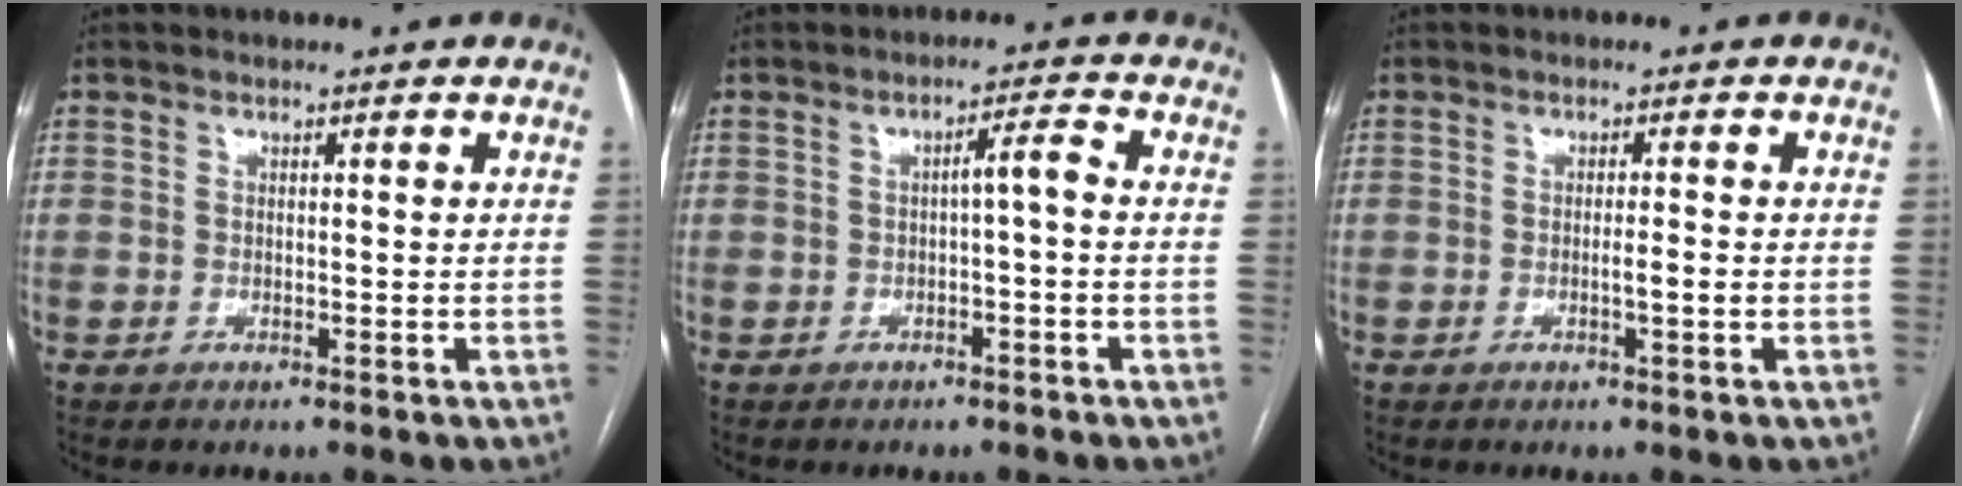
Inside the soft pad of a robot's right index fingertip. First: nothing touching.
{"total": 2.8, "force": [-0.4, 0.2, 2.8], "torque": [-0.040, 0.011, -0.005]}
{"total": 1.7, "force": [-0.4, 0.0, 1.6], "torque": [-0.028, 0.000, -0.007]}